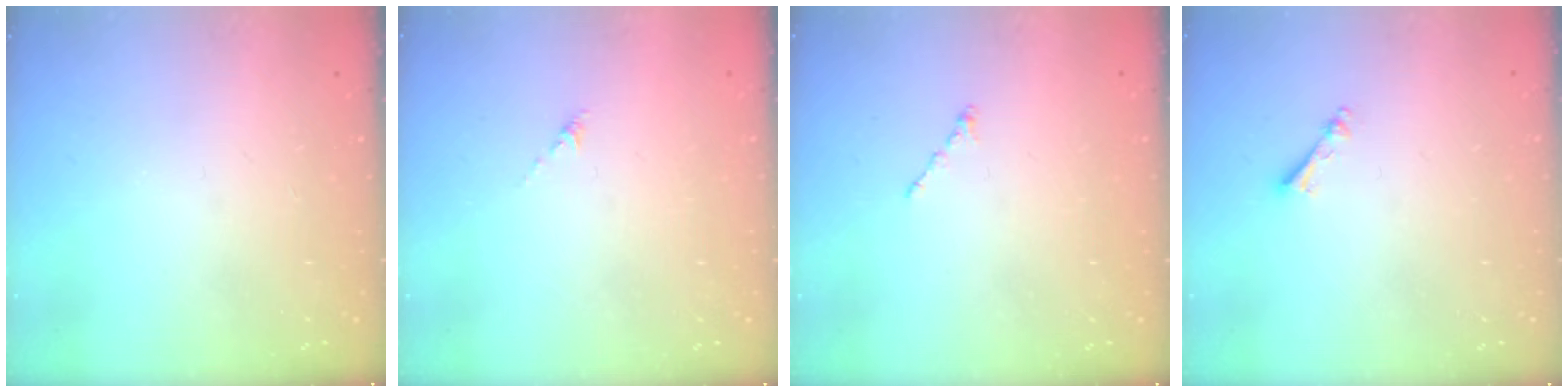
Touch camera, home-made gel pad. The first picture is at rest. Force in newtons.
{"total": 0.0}
{"total": 0.0}
{"total": 2.5, "press": 2.5, "slide": 0.3}